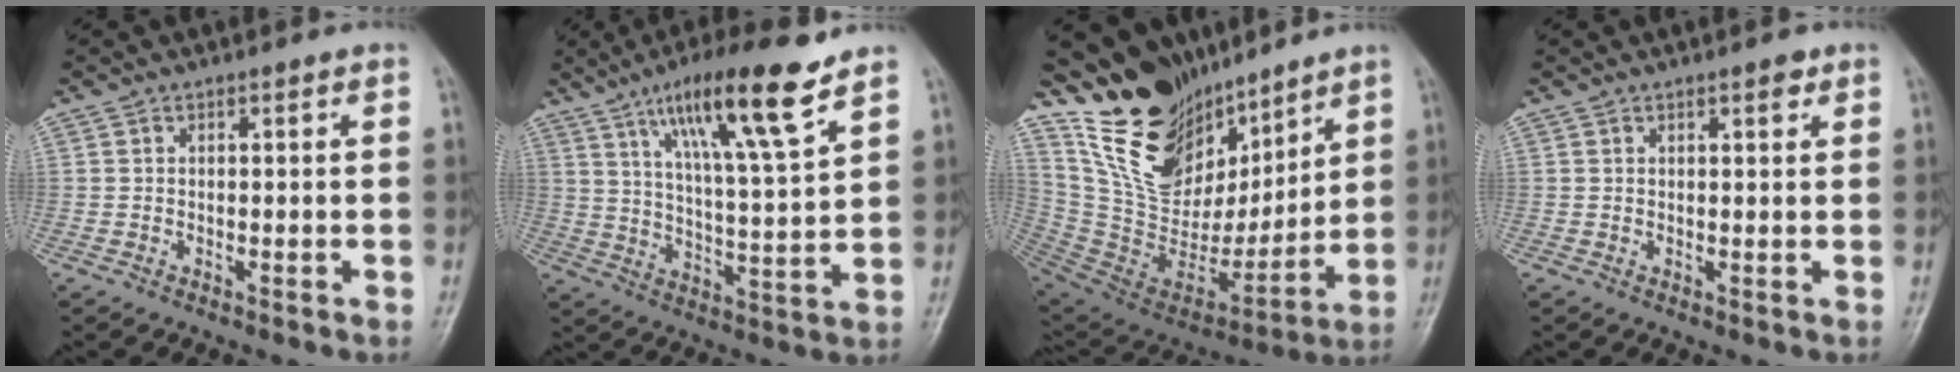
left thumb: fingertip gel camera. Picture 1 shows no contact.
{"total": 16.4, "force": [9.9, 2.3, 12.9], "torque": [-0.212, -0.041, 0.170]}
{"total": 22.3, "force": [16.1, 11.5, 10.1], "torque": [-0.129, -0.089, 0.297]}
{"total": 1.7, "force": [1.1, 0.6, 1.2], "torque": [-0.011, -0.004, 0.013]}